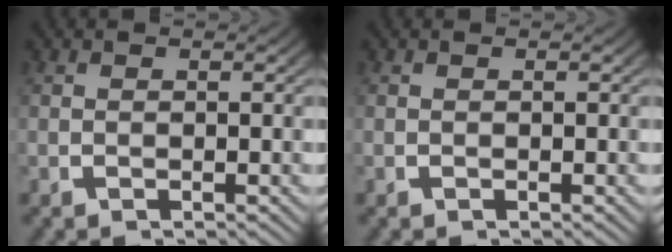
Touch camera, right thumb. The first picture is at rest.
{"total": 0.0}